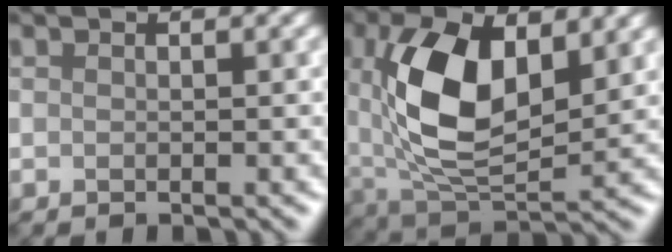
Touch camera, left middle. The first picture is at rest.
{"total": 9.2, "force": [1.7, 5.0, 7.5], "torque": [-0.169, -0.002, 0.029]}